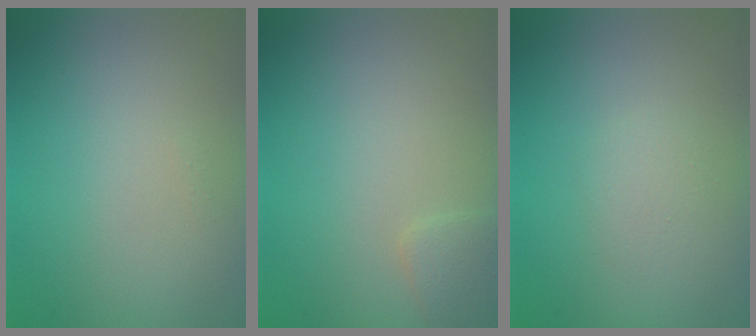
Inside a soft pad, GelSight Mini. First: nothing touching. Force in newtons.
{"total": 1.3, "press": 1.3, "slide": 0.1}
{"total": 1.0, "press": 1.0, "slide": 0.0}